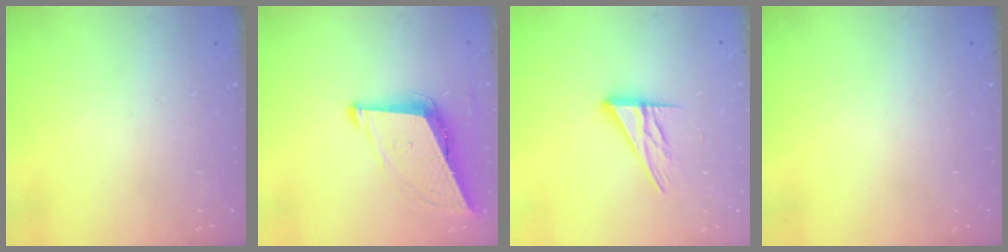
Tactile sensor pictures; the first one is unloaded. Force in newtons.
{"total": 8.7, "press": 8.4, "slide": 2.4}
{"total": 12.6, "press": 12.5, "slide": 1.1}
{"total": 0.0}